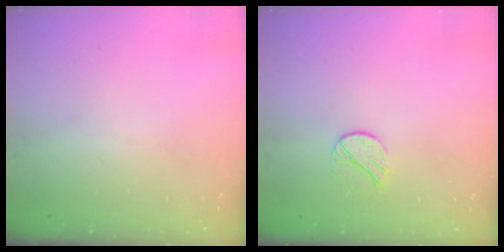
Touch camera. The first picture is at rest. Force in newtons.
{"total": 8.0, "press": 8.0, "slide": 0.7}